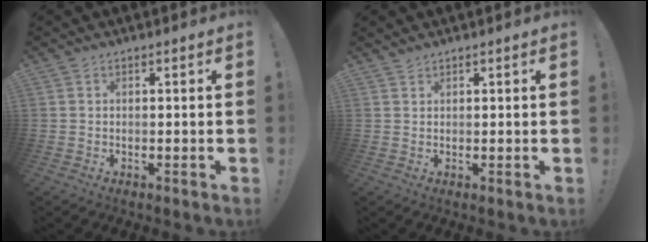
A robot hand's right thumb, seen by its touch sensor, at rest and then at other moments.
{"total": 1.1, "force": [1.1, 0.3, 0.1], "torque": [0.004, -0.005, 0.020]}